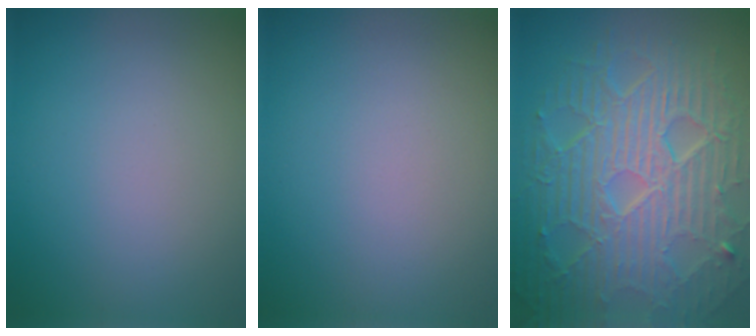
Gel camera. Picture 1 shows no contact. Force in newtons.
{"total": 0.0}
{"total": 10.9, "press": 6.8, "slide": 8.5}